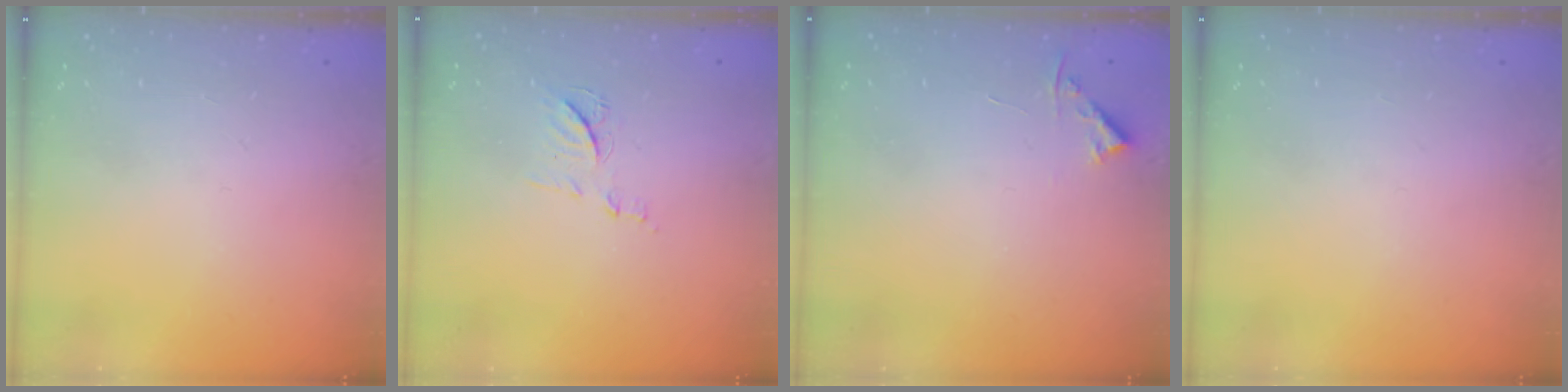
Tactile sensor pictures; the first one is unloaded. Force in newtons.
{"total": 7.6, "press": 7.6, "slide": 0.6}
{"total": 3.8, "press": 3.8, "slide": 0.6}
{"total": 0.0}